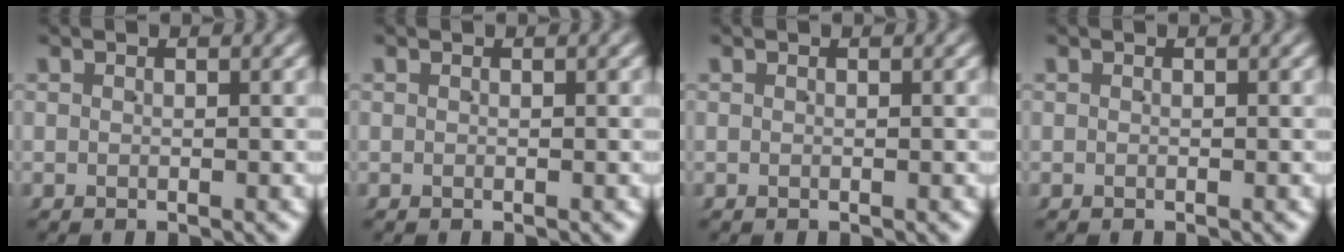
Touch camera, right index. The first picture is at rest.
{"total": 0.0}
{"total": 0.0}
{"total": 0.0}